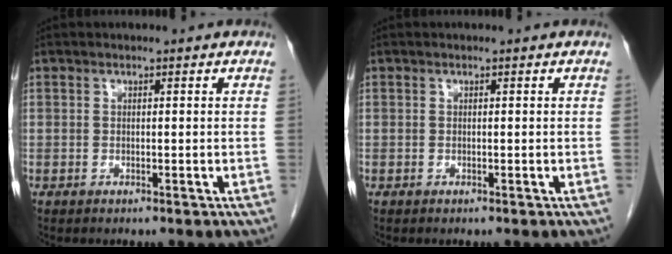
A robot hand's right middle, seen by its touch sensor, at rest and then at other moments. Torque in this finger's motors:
{"motor_torque": [-0.06, -0.05, -0.03, 0.00]}